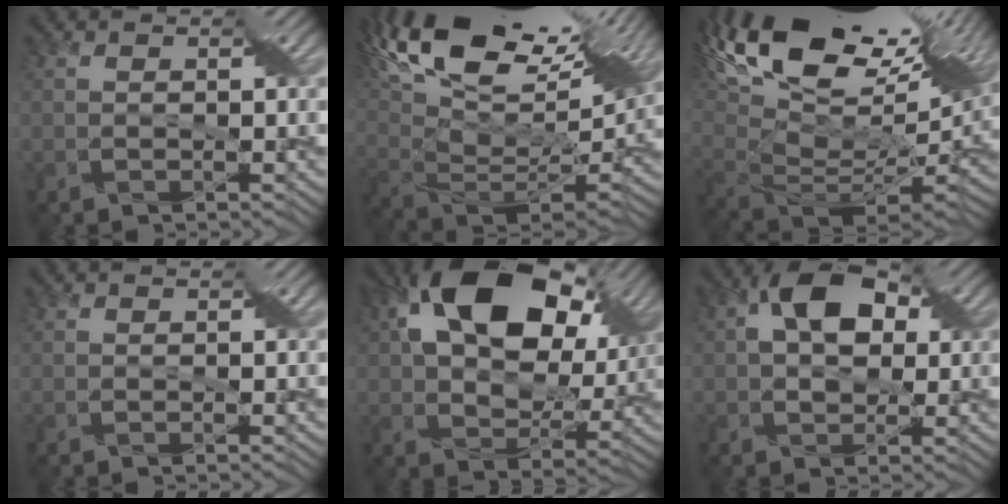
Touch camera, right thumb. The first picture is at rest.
{"total": 21.0, "force": [12.8, 8.7, 14.2], "torque": [-0.279, 0.068, 0.220]}
{"total": 20.3, "force": [10.7, 8.9, 14.8], "torque": [-0.270, 0.054, 0.205]}
{"total": 0.0}
{"total": 18.8, "force": [8.1, 11.8, 12.2], "torque": [-0.231, 0.039, 0.135]}
{"total": 8.6, "force": [2.2, 5.4, 6.3], "torque": [-0.118, 0.021, 0.023]}